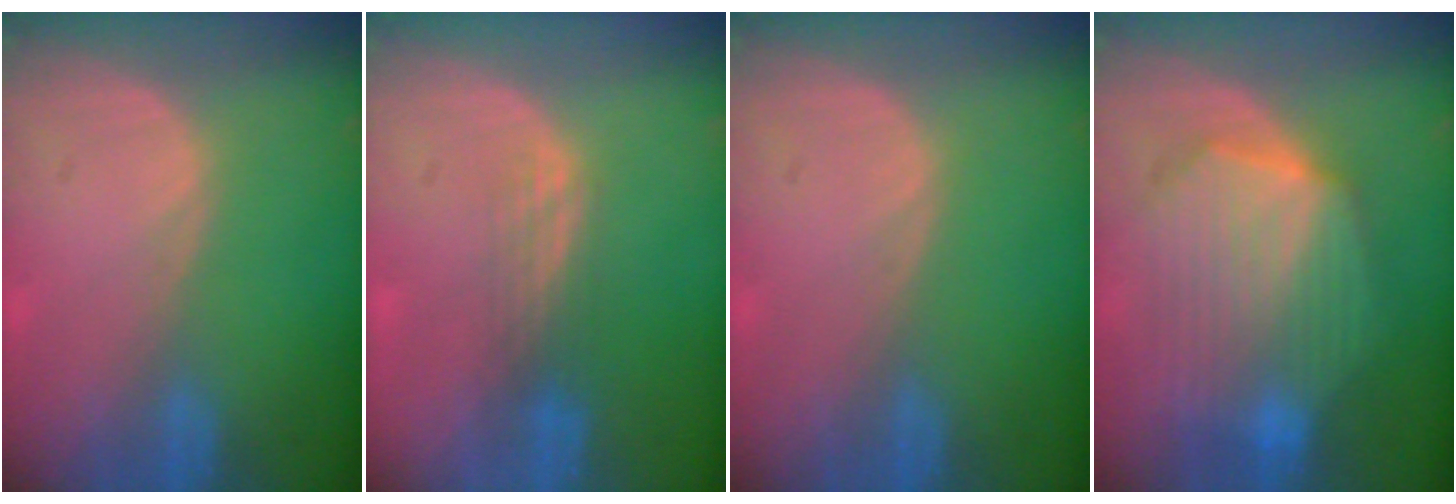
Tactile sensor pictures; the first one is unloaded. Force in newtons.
{"total": 3.0, "press": 2.5, "slide": 1.6}
{"total": 0.0}
{"total": 10.7, "press": 10.7, "slide": 0.7}